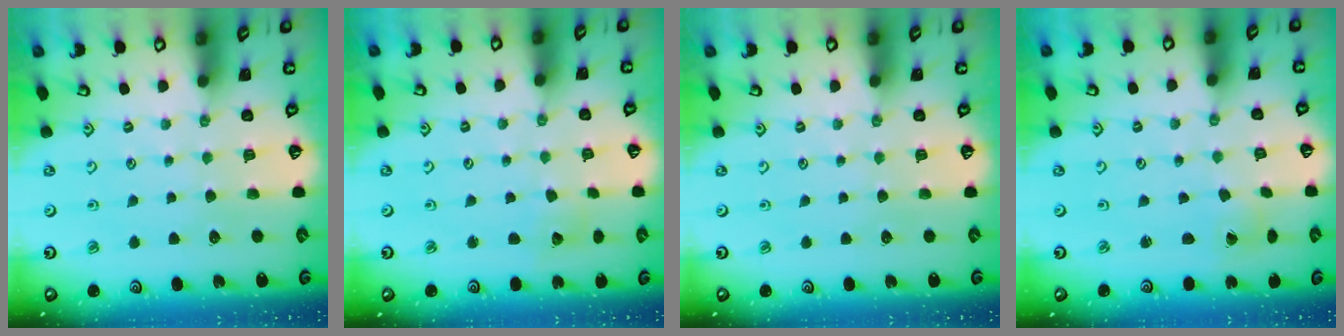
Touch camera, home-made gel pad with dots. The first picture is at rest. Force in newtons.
{"total": 4.5, "press": 4.5, "slide": 0.4}
{"total": 0.0}
{"total": 1.0, "press": 1.0, "slide": 0.0}